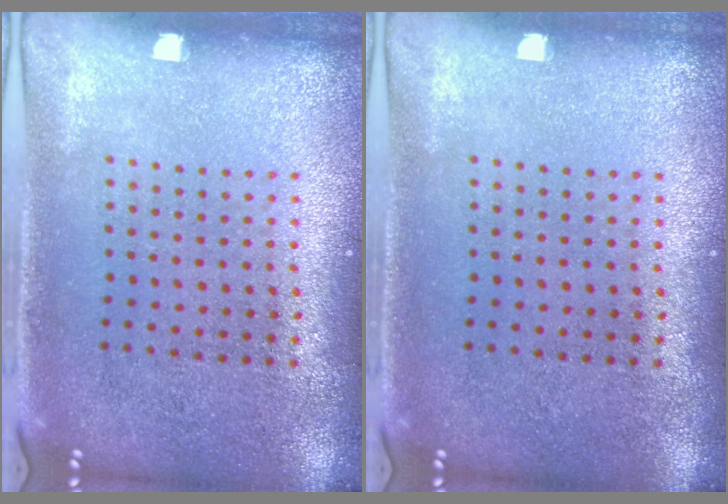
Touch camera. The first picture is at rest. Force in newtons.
{"total": 0.0}